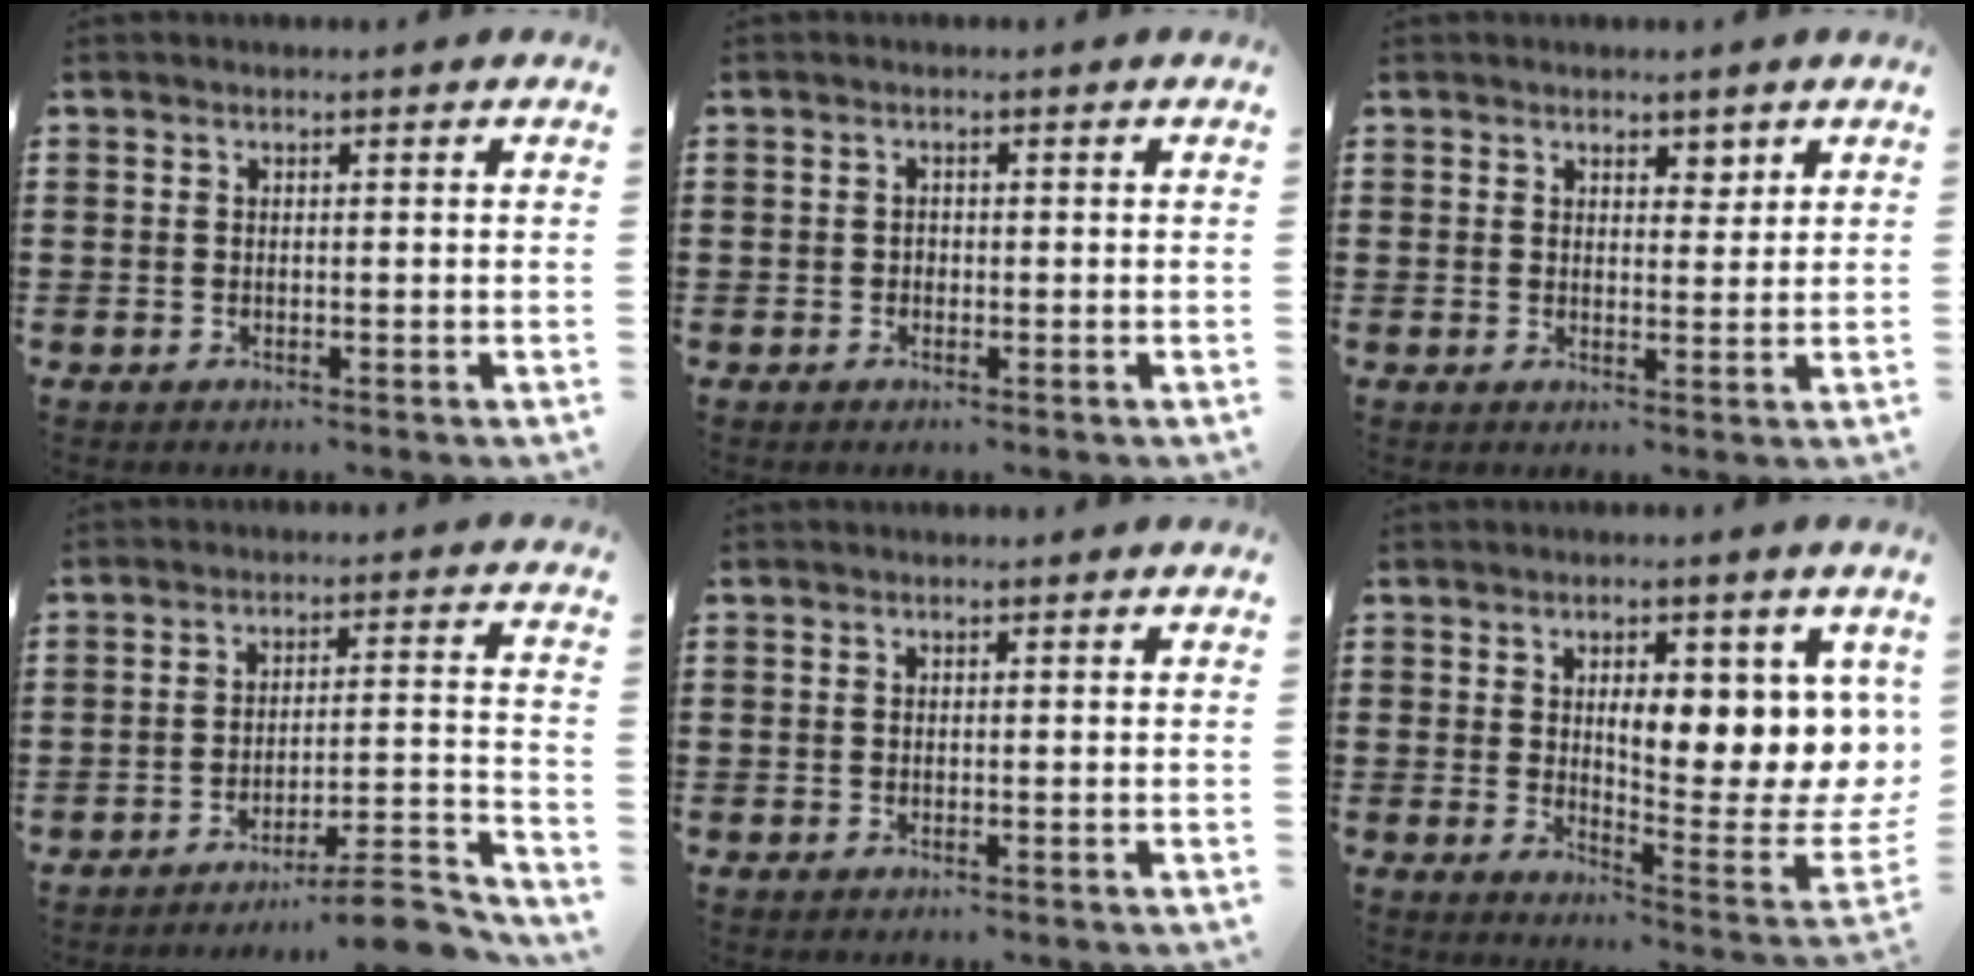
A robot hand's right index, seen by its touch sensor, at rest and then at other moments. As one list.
[{"total": 0.8, "force": [-0.4, 0.6, 0.3], "torque": [-0.009, 0.001, -0.009]}, {"total": 2.6, "force": [2.0, 1.5, 0.8], "torque": [-0.006, 0.003, 0.032]}, {"total": 8.4, "force": [-7.5, 0.3, 3.9], "torque": [-0.053, 0.006, -0.140]}, {"total": 0.0}, {"total": 8.4, "force": [3.2, 3.4, 7.0], "torque": [-0.093, -0.039, 0.044]}]